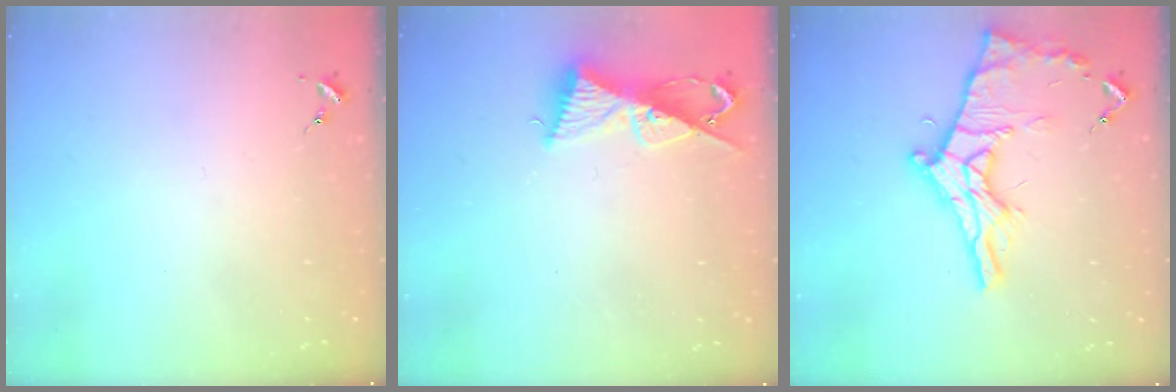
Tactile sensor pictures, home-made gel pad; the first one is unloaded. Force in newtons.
{"total": 9.9, "press": 9.9, "slide": 0.4}
{"total": 17.3, "press": 17.3, "slide": 1.0}